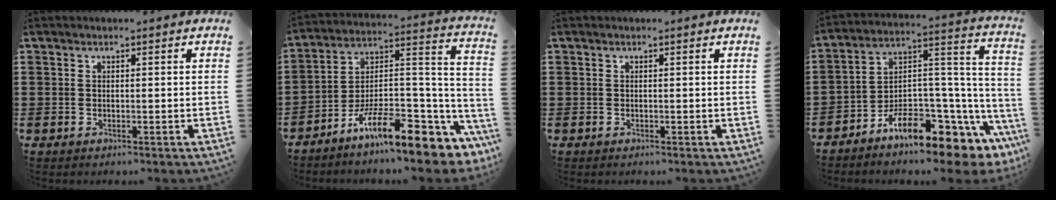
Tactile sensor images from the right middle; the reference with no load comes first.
{"total": 13.0, "force": [-9.0, 3.2, 8.8], "torque": [-0.145, 0.018, -0.165]}
{"total": 0.0}
{"total": 9.3, "force": [-7.4, 2.8, 5.0], "torque": [-0.100, -0.008, -0.144]}